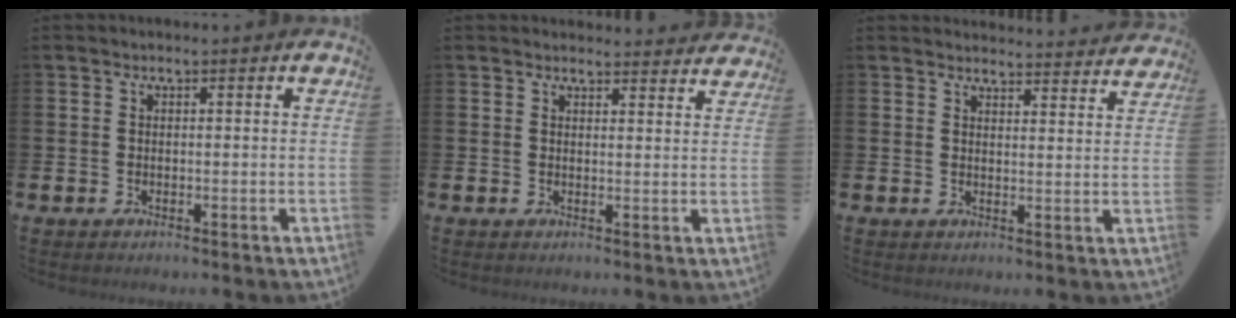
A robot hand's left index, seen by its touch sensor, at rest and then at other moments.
{"total": 2.6, "force": [2.6, 0.4, -0.2], "torque": [0.011, -0.019, 0.045]}
{"total": 3.7, "force": [3.7, 0.1, -0.1], "torque": [0.008, -0.030, 0.063]}